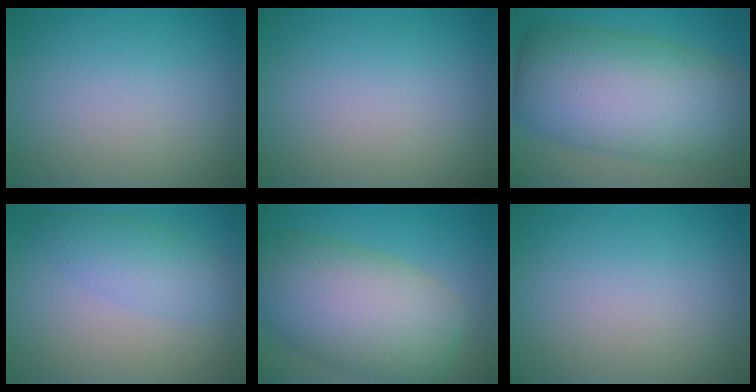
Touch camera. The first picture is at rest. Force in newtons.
{"total": 0.0}
{"total": 12.5, "press": 12.5, "slide": 0.4}
{"total": 2.9, "press": 2.9, "slide": 0.0}
{"total": 10.9, "press": 10.9, "slide": 0.5}
{"total": 0.0}